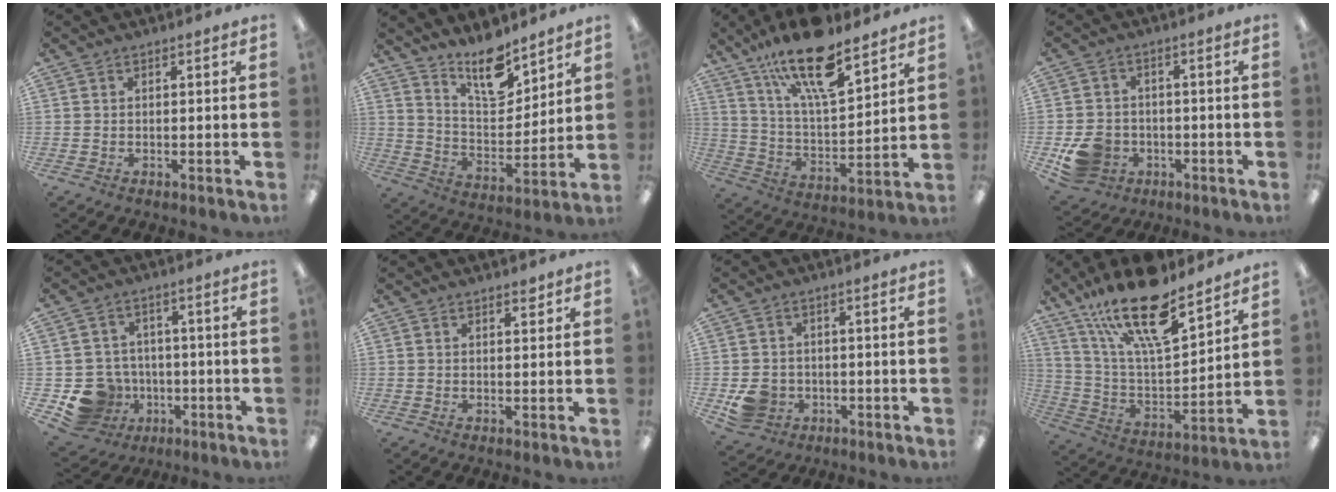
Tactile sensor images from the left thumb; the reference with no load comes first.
{"total": 13.7, "force": [10.8, 5.4, 6.6], "torque": [-0.103, -0.070, 0.190]}
{"total": 20.4, "force": [13.8, 7.1, 13.1], "torque": [-0.219, -0.077, 0.235]}
{"total": 8.6, "force": [-3.3, 7.2, 3.5], "torque": [-0.073, 0.023, -0.053]}
{"total": 10.3, "force": [-3.6, 9.2, 2.8], "torque": [-0.076, 0.028, -0.051]}
{"total": 1.6, "force": [1.4, 0.4, 0.6], "torque": [-0.003, -0.005, 0.024]}
{"total": 5.9, "force": [-1.7, 5.3, 2.1], "torque": [-0.036, 0.016, -0.024]}
{"total": 22.0, "force": [15.2, 7.2, 14.2], "torque": [-0.256, -0.091, 0.259]}